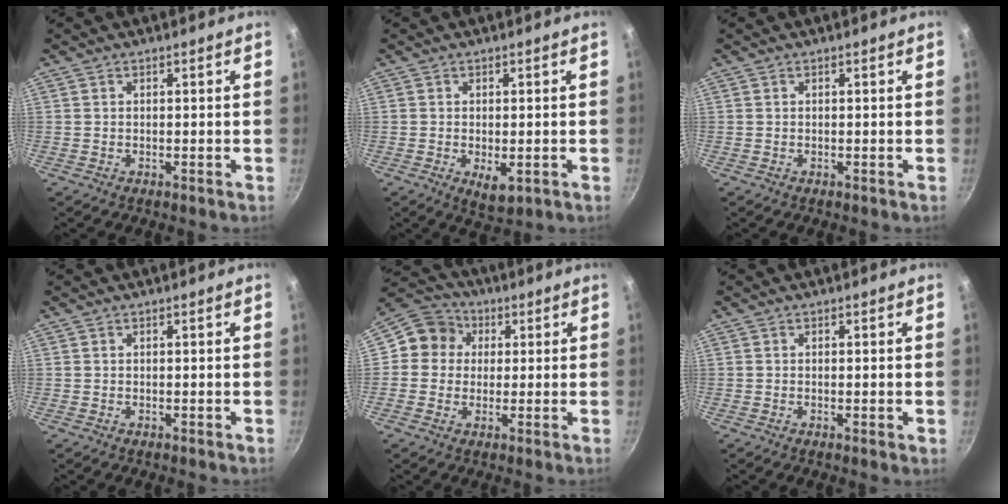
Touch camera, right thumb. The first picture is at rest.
{"total": 4.5, "force": [-1.1, 2.2, 3.8], "torque": [-0.054, -0.012, -0.010]}
{"total": 0.0}
{"total": 0.0}
{"total": 7.6, "force": [0.9, 7.1, 2.8], "torque": [-0.012, 0.014, -0.007]}
{"total": 1.2, "force": [-0.2, 0.2, 1.1], "torque": [-0.018, -0.002, -0.004]}